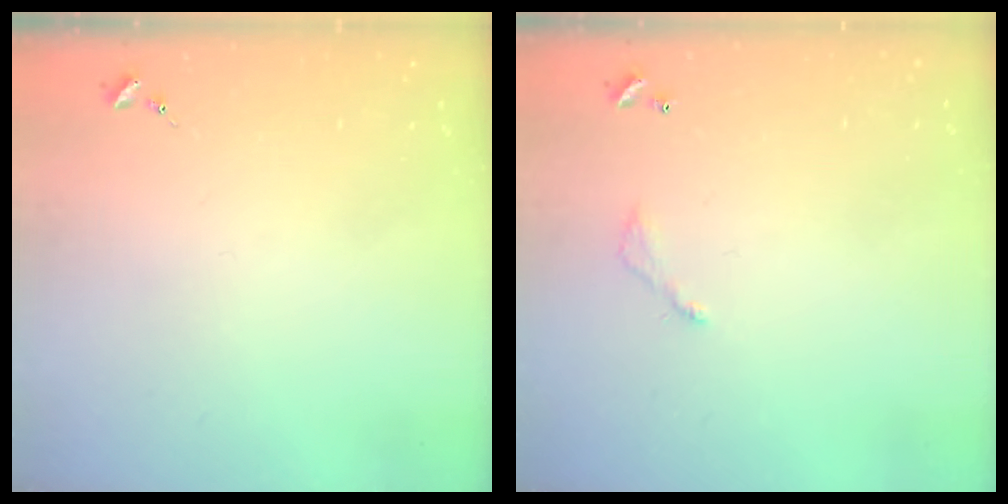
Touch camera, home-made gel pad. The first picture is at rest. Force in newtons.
{"total": 3.8, "press": 3.8, "slide": 0.2}